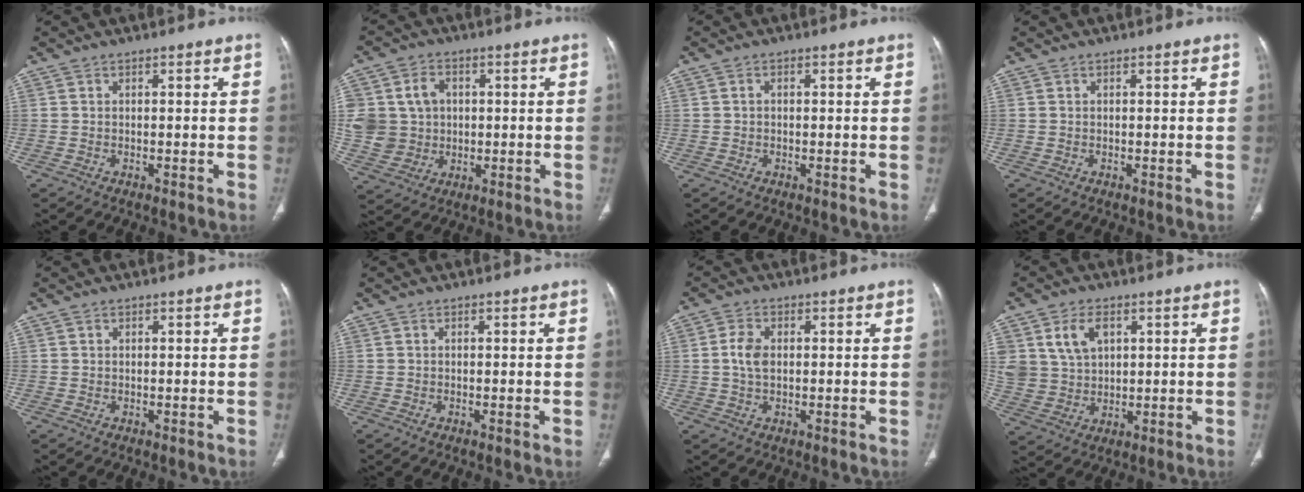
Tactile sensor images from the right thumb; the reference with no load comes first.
{"total": 11.3, "force": [1.1, 10.1, 4.9], "torque": [-0.075, 0.008, 0.034]}
{"total": 0.6, "force": [0.1, 0.5, 0.3], "torque": [-0.004, 0.003, 0.000]}
{"total": 0.0}
{"total": 0.0}
{"total": 0.0}
{"total": 4.4, "force": [0.4, 2.8, 3.4], "torque": [-0.070, 0.002, 0.005]}
{"total": 9.1, "force": [3.5, 6.6, 5.2], "torque": [-0.085, -0.010, 0.080]}